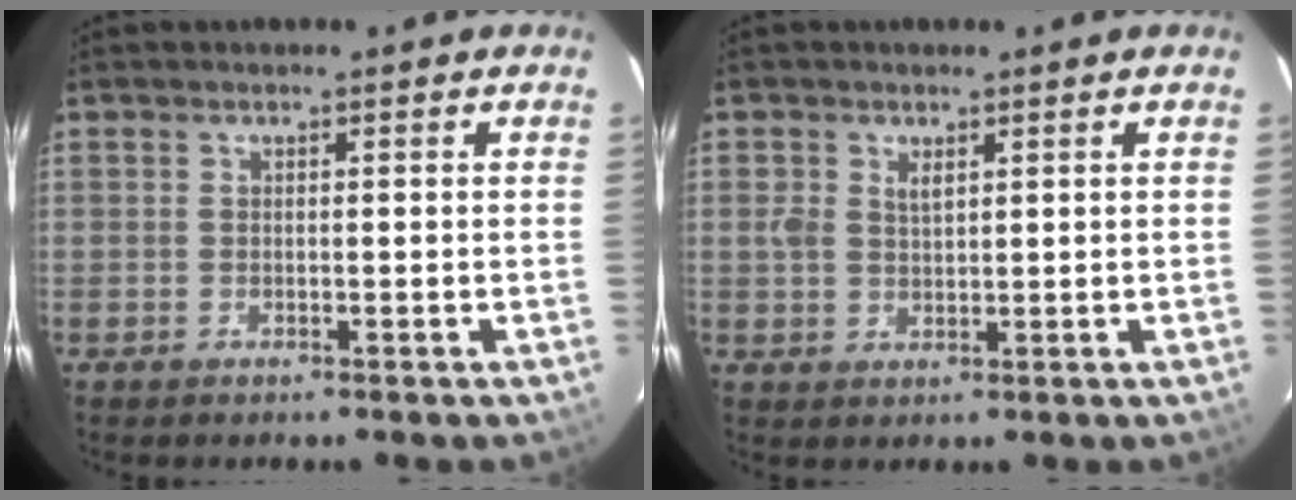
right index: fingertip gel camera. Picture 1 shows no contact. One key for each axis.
{"total": 2.7, "fx": 1.2, "fy": 1.7, "fz": 1.8, "tx": -0.032, "ty": 0.003, "tz": 0.022}